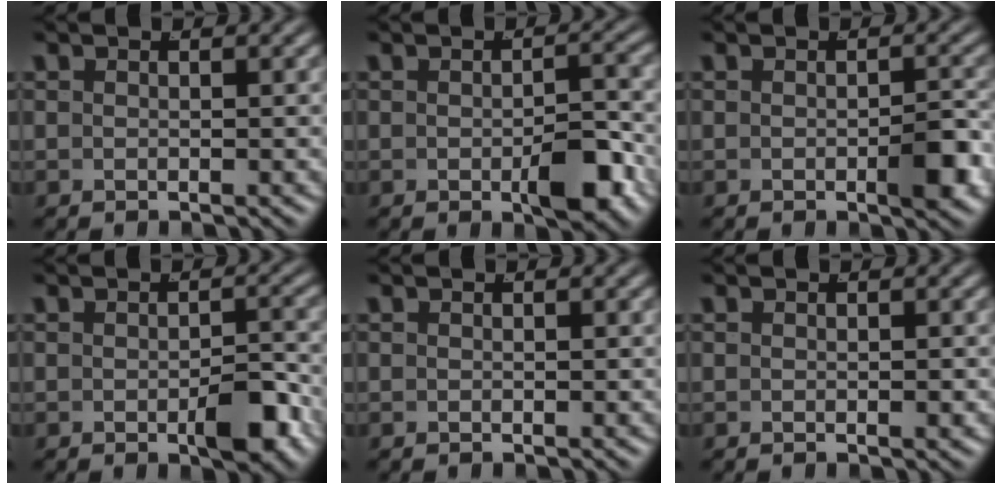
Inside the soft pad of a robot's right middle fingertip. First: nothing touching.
{"total": 3.8, "force": [-1.4, 1.4, 3.2], "torque": [-0.042, -0.006, -0.021]}
{"total": 2.6, "force": [-0.9, 0.9, 2.3], "torque": [-0.034, -0.005, -0.017]}
{"total": 3.3, "force": [-1.4, 1.2, 2.7], "torque": [-0.036, -0.006, -0.023]}
{"total": 0.0}
{"total": 0.0}